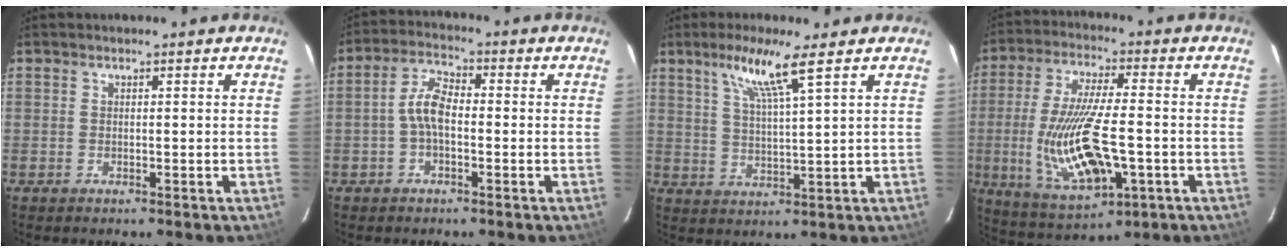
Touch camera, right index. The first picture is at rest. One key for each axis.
{"total": 5.4, "fx": -1.0, "fy": 2.6, "fz": 4.6, "tx": -0.098, "ty": 0.018, "tz": -0.021}
{"total": 7.3, "fx": 4.5, "fy": -0.5, "fz": 5.8, "tx": -0.107, "ty": 0.001, "tz": 0.086}
{"total": 17.7, "fx": -3.7, "fy": 6.4, "fz": 16.1, "tx": -0.324, "ty": -0.021, "tz": -0.050}